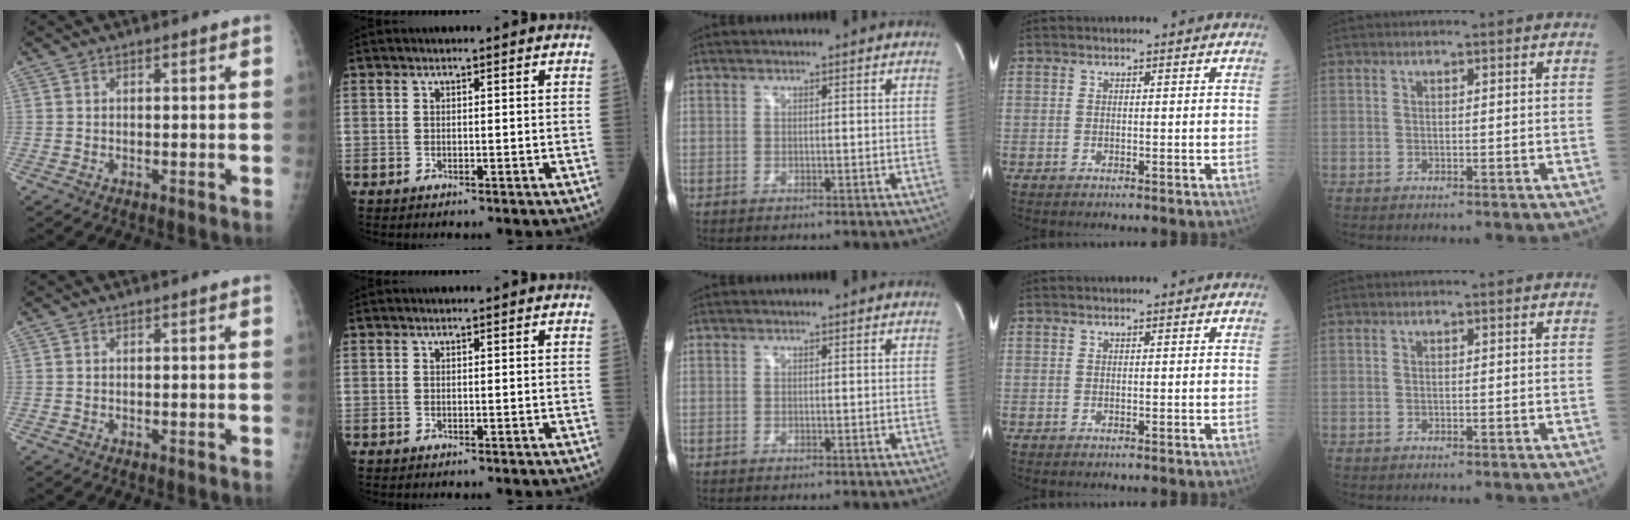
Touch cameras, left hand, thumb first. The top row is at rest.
{}